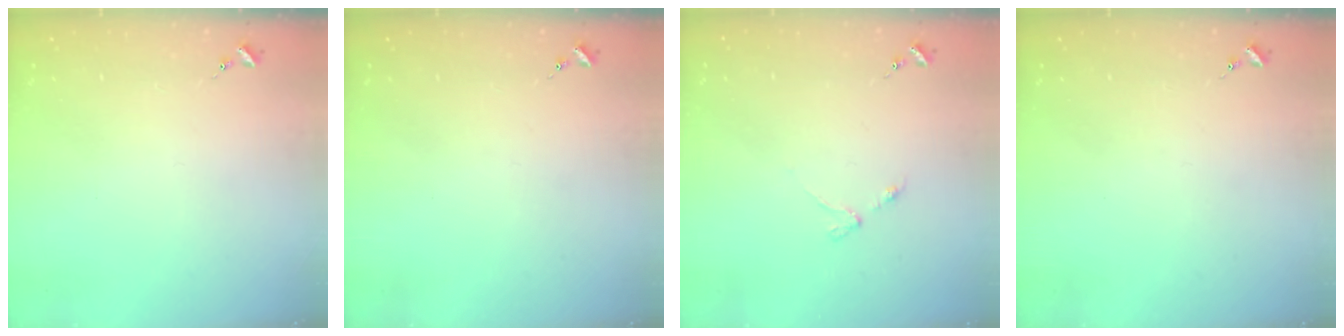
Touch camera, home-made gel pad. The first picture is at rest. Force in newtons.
{"total": 0.0}
{"total": 3.2, "press": 3.1, "slide": 0.5}
{"total": 0.0}